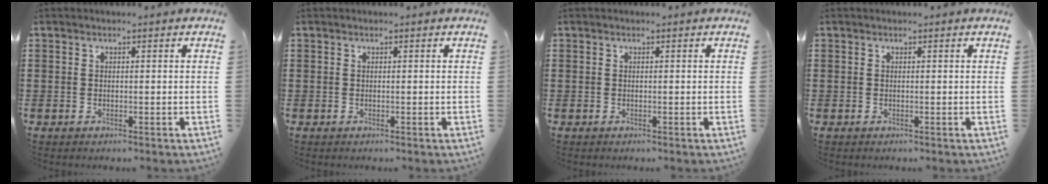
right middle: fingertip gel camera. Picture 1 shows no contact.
{"total": 0.0}
{"total": 0.0}
{"total": 0.0}